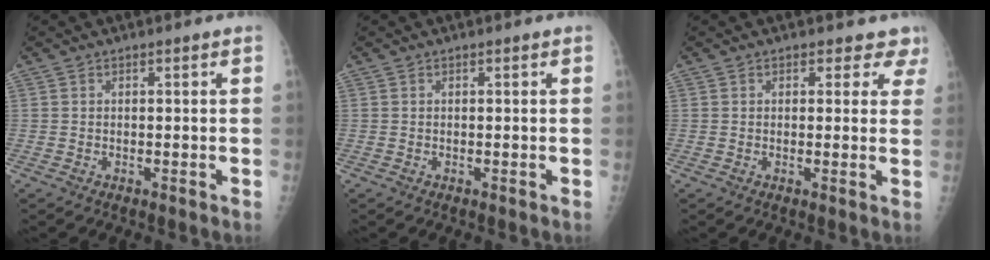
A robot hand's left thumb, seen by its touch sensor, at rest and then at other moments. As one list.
[{"total": 0.0}, {"total": 3.9, "force": [3.2, 2.2, 0.1], "torque": [0.035, -0.016, 0.017]}]